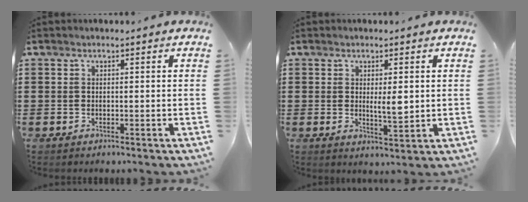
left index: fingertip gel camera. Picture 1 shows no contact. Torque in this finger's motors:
{"motor_torque": [0.93, -0.04, 0.12, 0.05]}